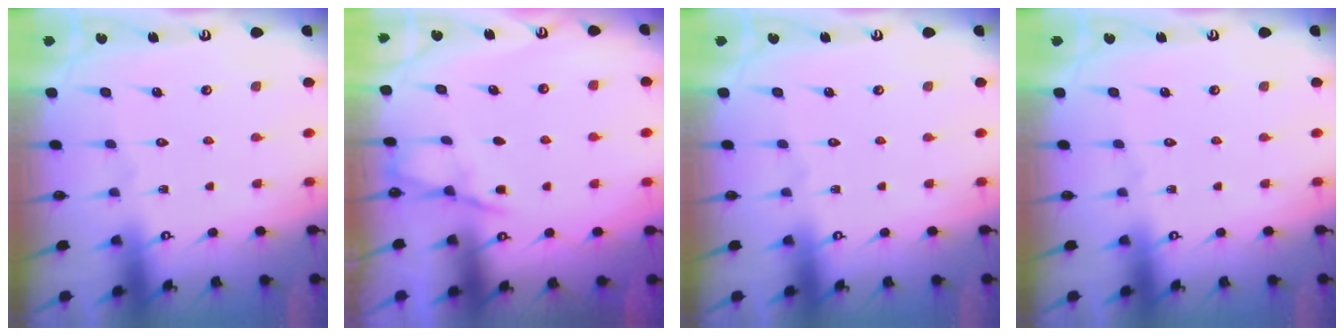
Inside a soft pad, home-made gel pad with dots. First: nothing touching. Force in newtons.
{"total": 4.4, "press": 4.4, "slide": 0.3}
{"total": 0.0}
{"total": 0.0}